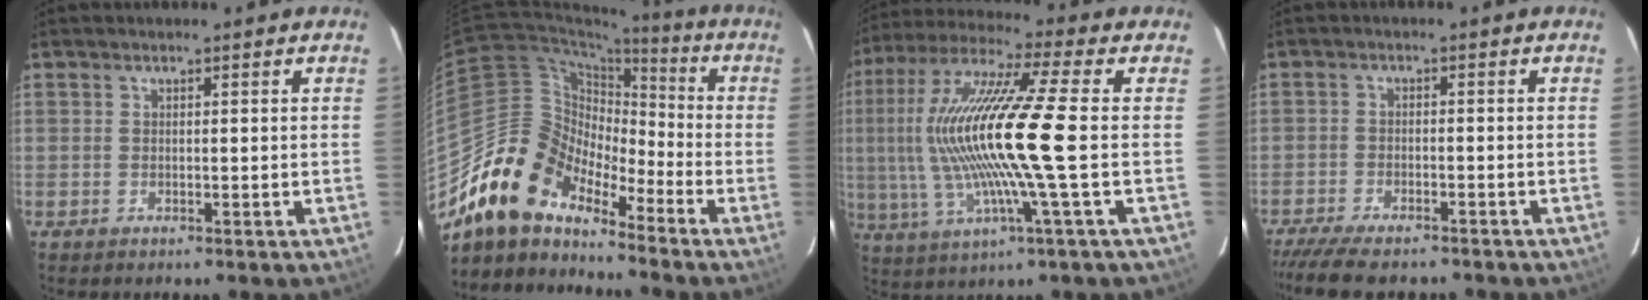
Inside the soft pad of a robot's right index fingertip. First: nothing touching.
{"total": 14.5, "force": [-12.0, 6.5, 4.9], "torque": [-0.092, 0.021, -0.238]}
{"total": 21.0, "force": [0.9, 1.3, 20.9], "torque": [-0.399, 0.003, 0.007]}
{"total": 10.7, "force": [-9.3, 2.3, 4.8], "torque": [-0.115, -0.032, -0.155]}